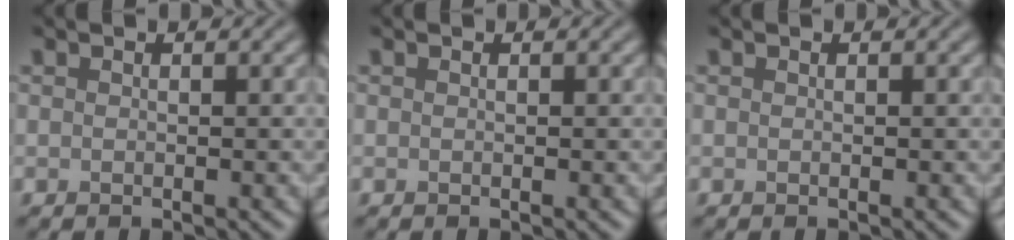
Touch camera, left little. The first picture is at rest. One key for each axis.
{"total": 0.0}
{"total": 0.0}